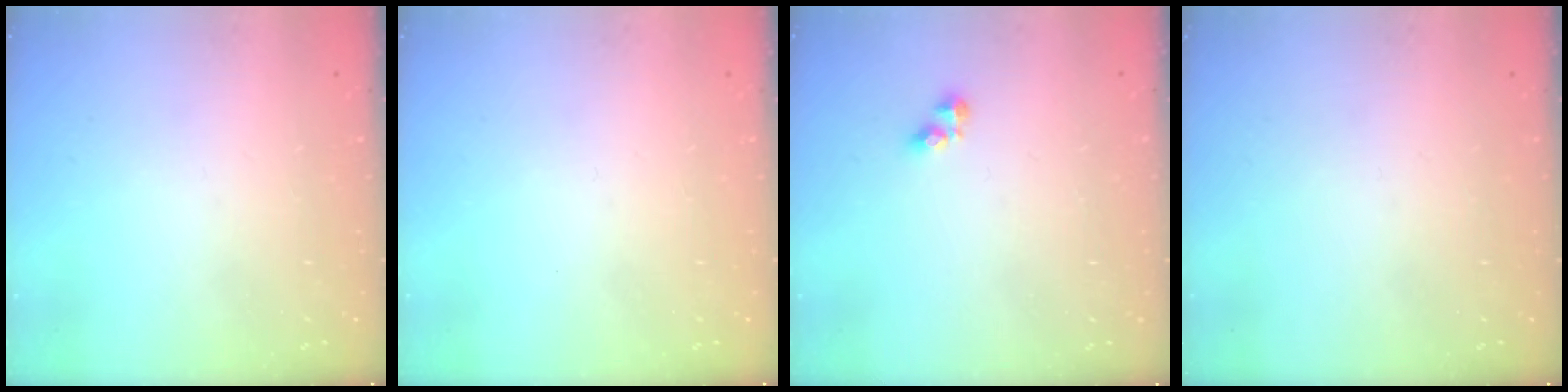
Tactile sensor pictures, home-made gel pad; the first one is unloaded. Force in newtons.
{"total": 0.0}
{"total": 3.6, "press": 3.5, "slide": 0.4}
{"total": 0.0}